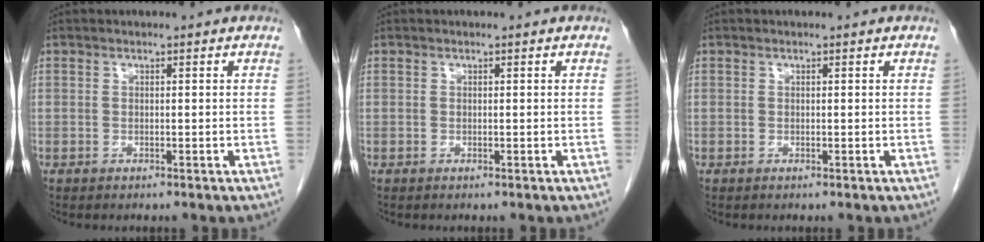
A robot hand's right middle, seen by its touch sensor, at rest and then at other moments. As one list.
[{"total": 0.0}, {"total": 0.0}]